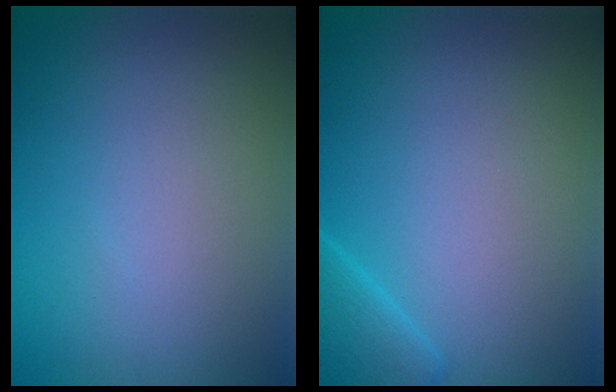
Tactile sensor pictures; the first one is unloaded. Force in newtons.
{"total": 2.3, "press": 2.3, "slide": 0.2}